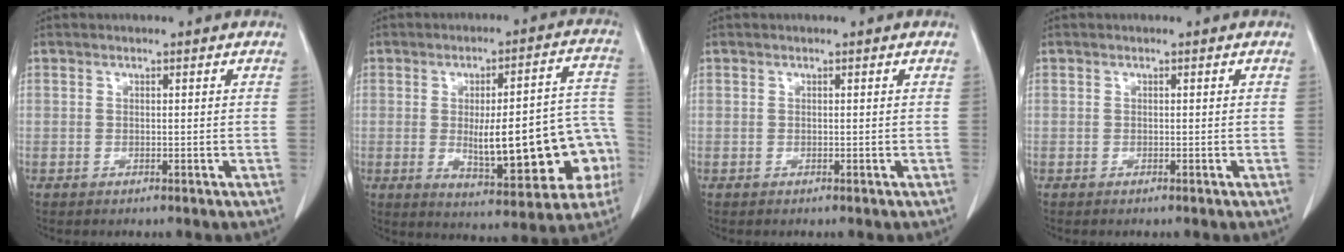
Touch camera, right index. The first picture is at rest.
{"total": 18.7, "force": [-3.2, 4.9, 17.8], "torque": [-0.186, 0.034, -0.022]}
{"total": 0.0}
{"total": 0.0}